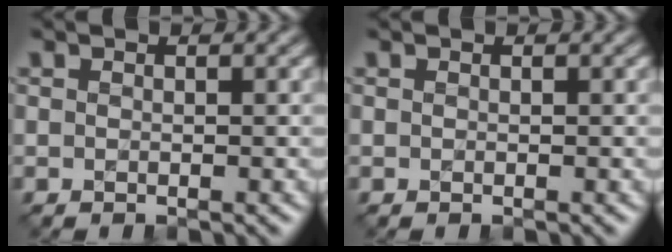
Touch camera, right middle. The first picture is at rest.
{"total": 0.0}